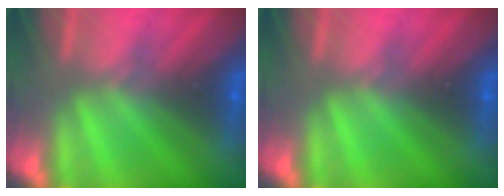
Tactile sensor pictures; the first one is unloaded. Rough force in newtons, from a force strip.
{"total": 0.0}